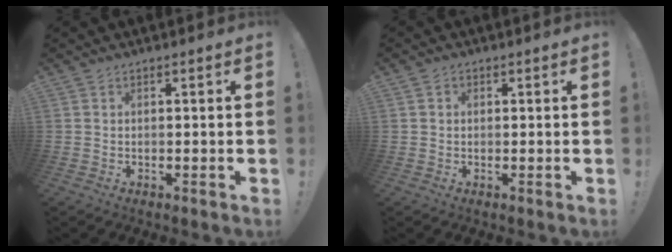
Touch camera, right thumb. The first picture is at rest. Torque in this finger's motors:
{"motor_torque": [-0.25, -0.22, -0.35, 0.38, 0.15]}